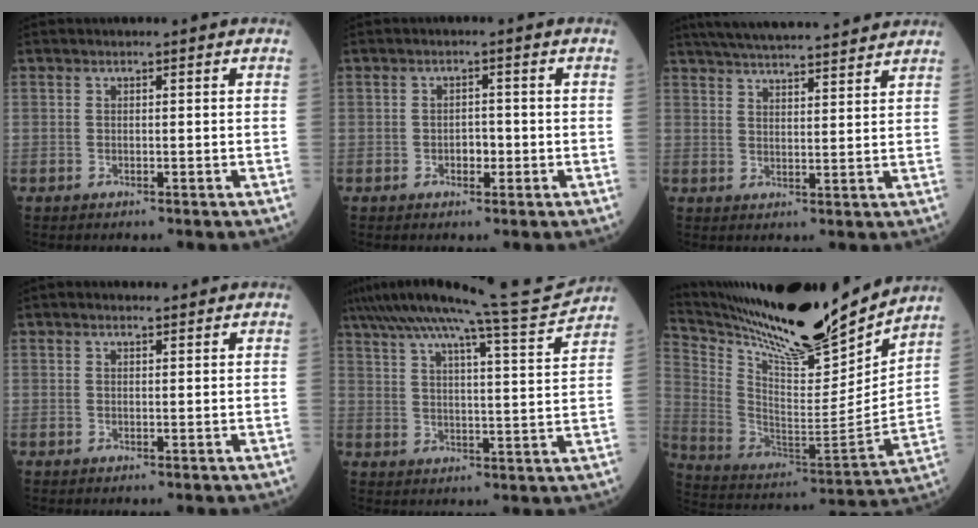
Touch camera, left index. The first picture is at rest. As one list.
[{"total": 1.9, "force": [-0.6, 1.1, 1.4], "torque": [-0.019, 0.003, -0.009]}, {"total": 17.7, "force": [16.1, 1.6, 7.2], "torque": [-0.123, 0.033, 0.230]}, {"total": 1.7, "force": [1.4, 0.4, 0.8], "torque": [-0.020, 0.011, 0.022]}, {"total": 16.9, "force": [15.3, -1.8, 6.9], "torque": [-0.122, -0.029, 0.218]}, {"total": 24.0, "force": [21.4, 2.3, 10.6], "torque": [-0.198, -0.046, 0.347]}]